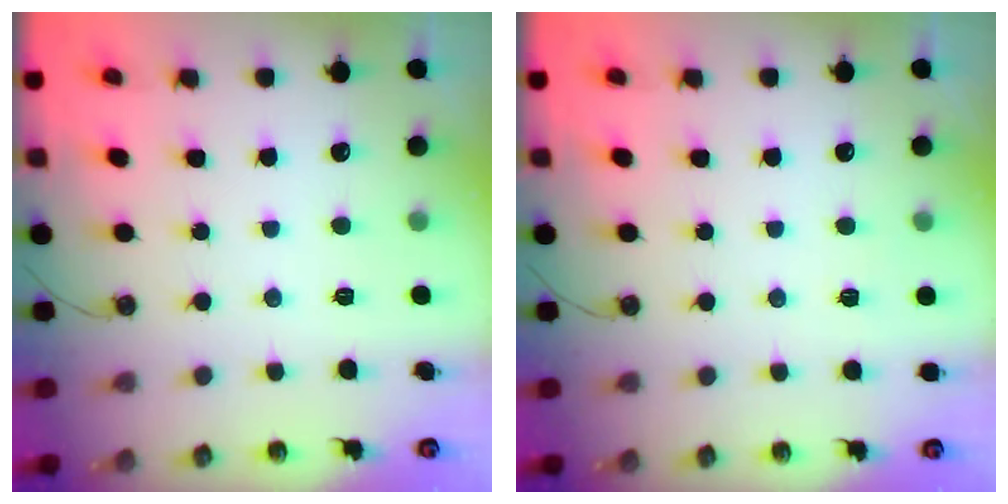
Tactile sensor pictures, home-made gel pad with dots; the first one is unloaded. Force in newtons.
{"total": 2.6, "press": 1.9, "slide": 1.8}